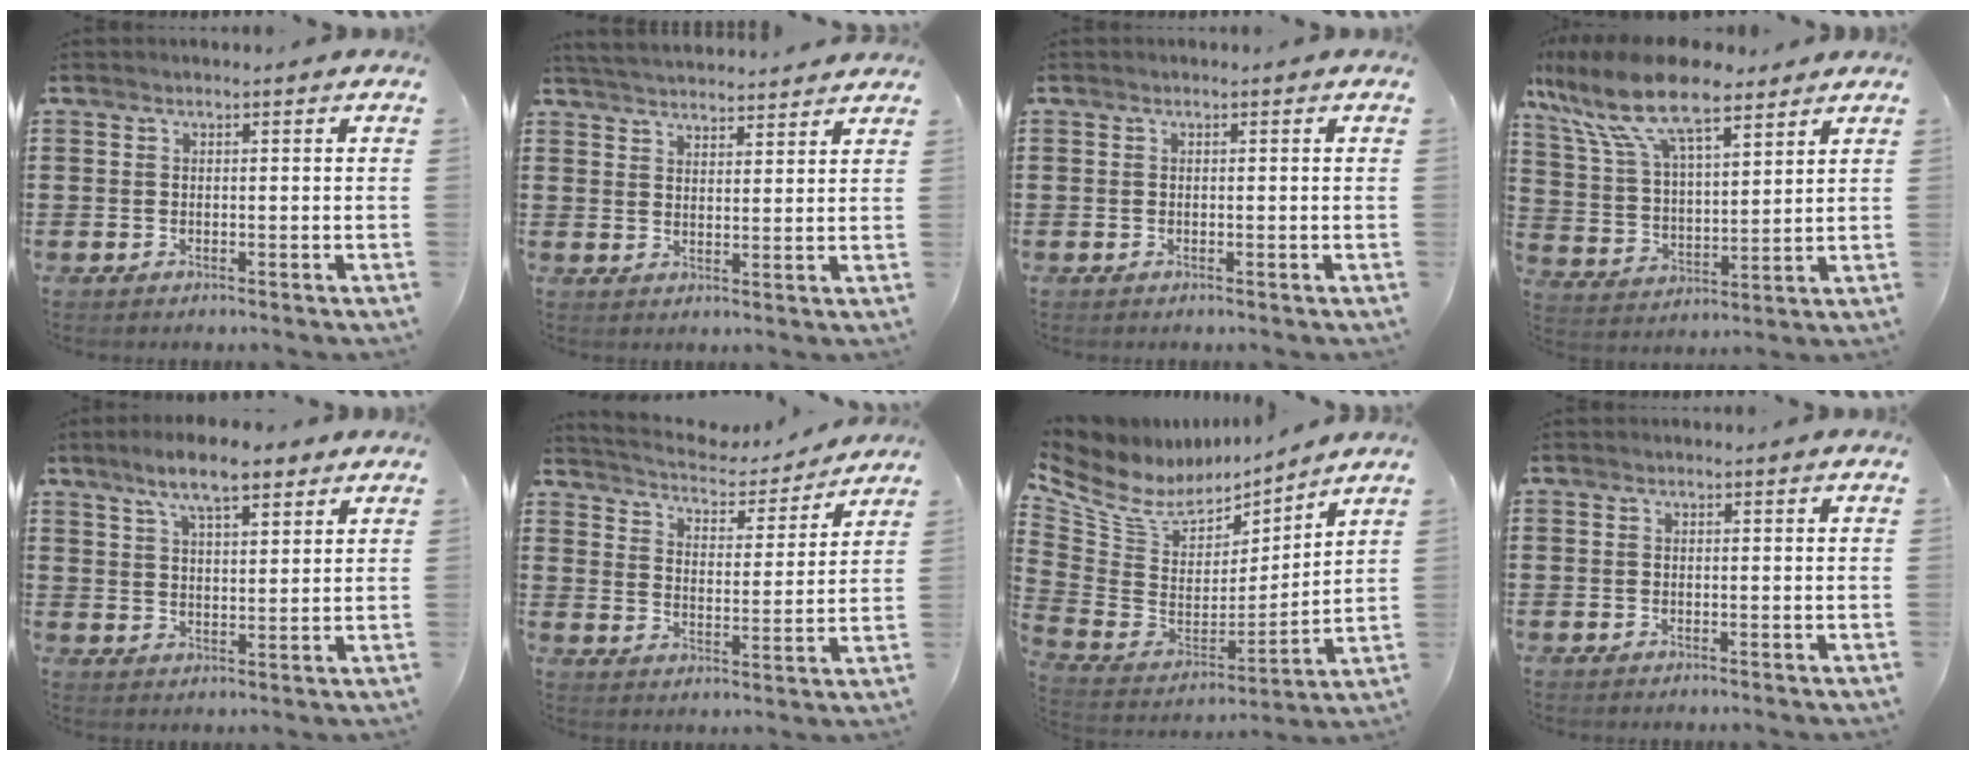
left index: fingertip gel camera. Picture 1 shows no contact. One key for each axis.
{"total": 3.8, "fx": 3.8, "fy": 0.0, "fz": 0.2, "tx": -0.018, "ty": -0.018, "tz": 0.069}
{"total": 0.0}
{"total": 13.2, "fx": 9.6, "fy": 4.2, "fz": 8.0, "tx": -0.192, "ty": -0.025, "tz": 0.173}
{"total": 7.8, "fx": 5.8, "fy": 2.0, "fz": 4.8, "tx": -0.107, "ty": 0.000, "tz": 0.106}
{"total": 4.0, "fx": 3.9, "fy": 0.6, "fz": 0.5, "tx": -0.037, "ty": -0.033, "tz": 0.060}
{"total": 7.0, "fx": 5.1, "fy": 4.1, "fz": 2.6, "tx": -0.089, "ty": -0.039, "tz": 0.089}
{"total": 0.0}